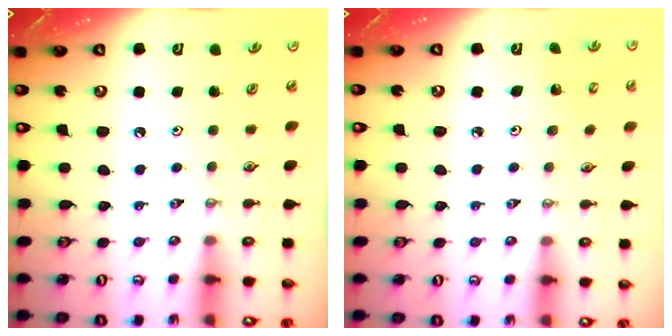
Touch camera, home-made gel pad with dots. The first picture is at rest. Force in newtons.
{"total": 2.0, "press": 2.0, "slide": 0.1}